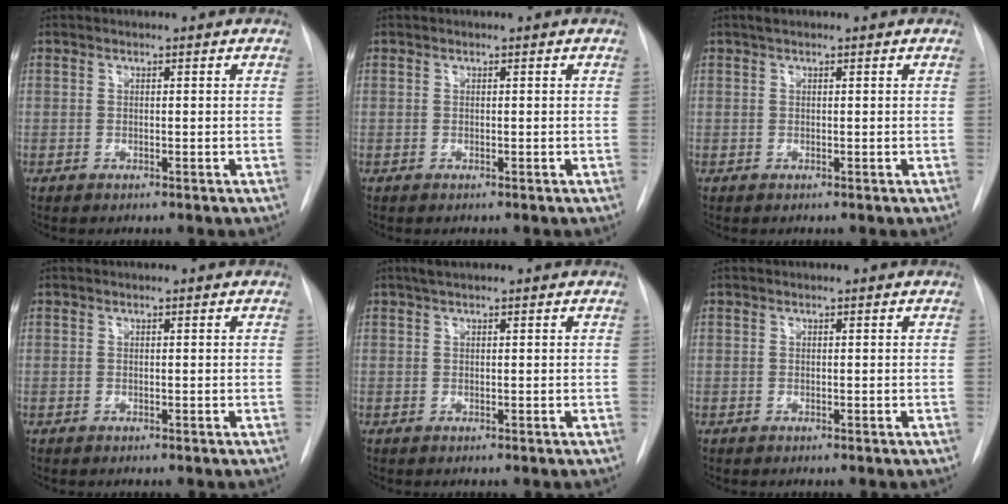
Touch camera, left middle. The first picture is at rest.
{"total": 0.0}
{"total": 0.8, "force": [0.6, 0.2, 0.5], "torque": [-0.013, 0.011, 0.010]}
{"total": 0.0}
{"total": 1.5, "force": [1.1, 0.2, 1.0], "torque": [-0.020, 0.012, 0.021]}
{"total": 0.0}